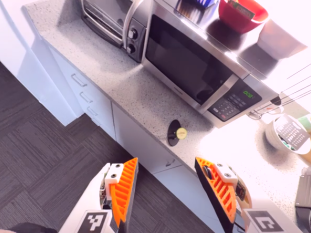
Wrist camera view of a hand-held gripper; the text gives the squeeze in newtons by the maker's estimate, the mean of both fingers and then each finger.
{"total": 0.0}